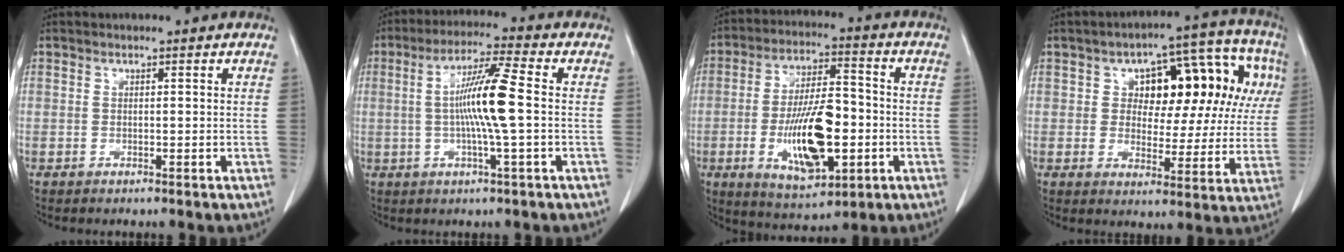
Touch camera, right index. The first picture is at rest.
{"total": 9.6, "force": [-0.1, -0.4, 9.6], "torque": [-0.179, 0.004, -0.008]}
{"total": 14.8, "force": [-3.3, 5.1, 13.4], "torque": [-0.249, 0.000, -0.050]}
{"total": 16.5, "force": [4.5, 8.0, 13.7], "torque": [-0.162, 0.050, 0.060]}